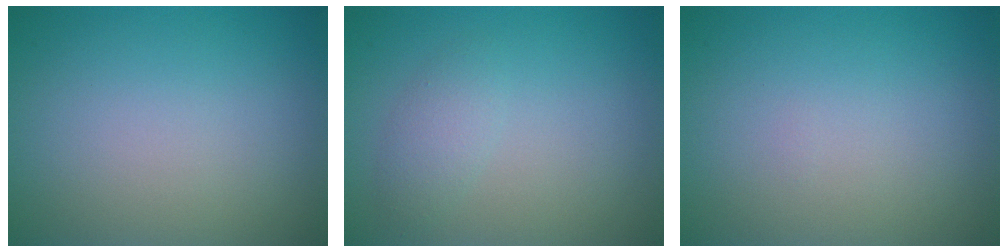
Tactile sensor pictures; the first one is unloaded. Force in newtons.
{"total": 1.7, "press": 1.7, "slide": 0.1}
{"total": 0.0}